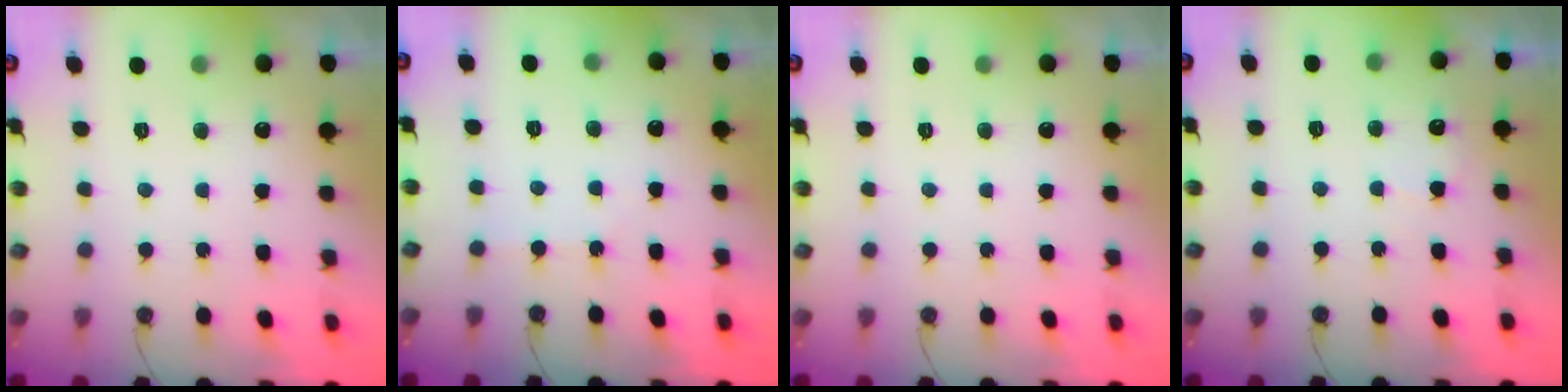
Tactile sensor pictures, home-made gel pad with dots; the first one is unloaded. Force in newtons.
{"total": 1.6, "press": 1.5, "slide": 0.3}
{"total": 0.0}
{"total": 3.4, "press": 3.4, "slide": 0.3}